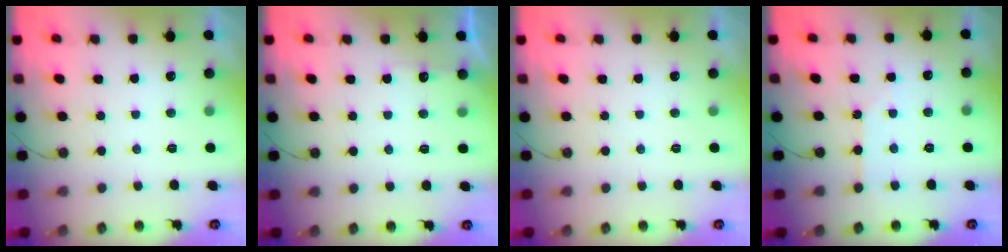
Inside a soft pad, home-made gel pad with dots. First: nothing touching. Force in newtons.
{"total": 3.8, "press": 3.8, "slide": 0.6}
{"total": 0.0}
{"total": 2.5, "press": 2.4, "slide": 0.4}